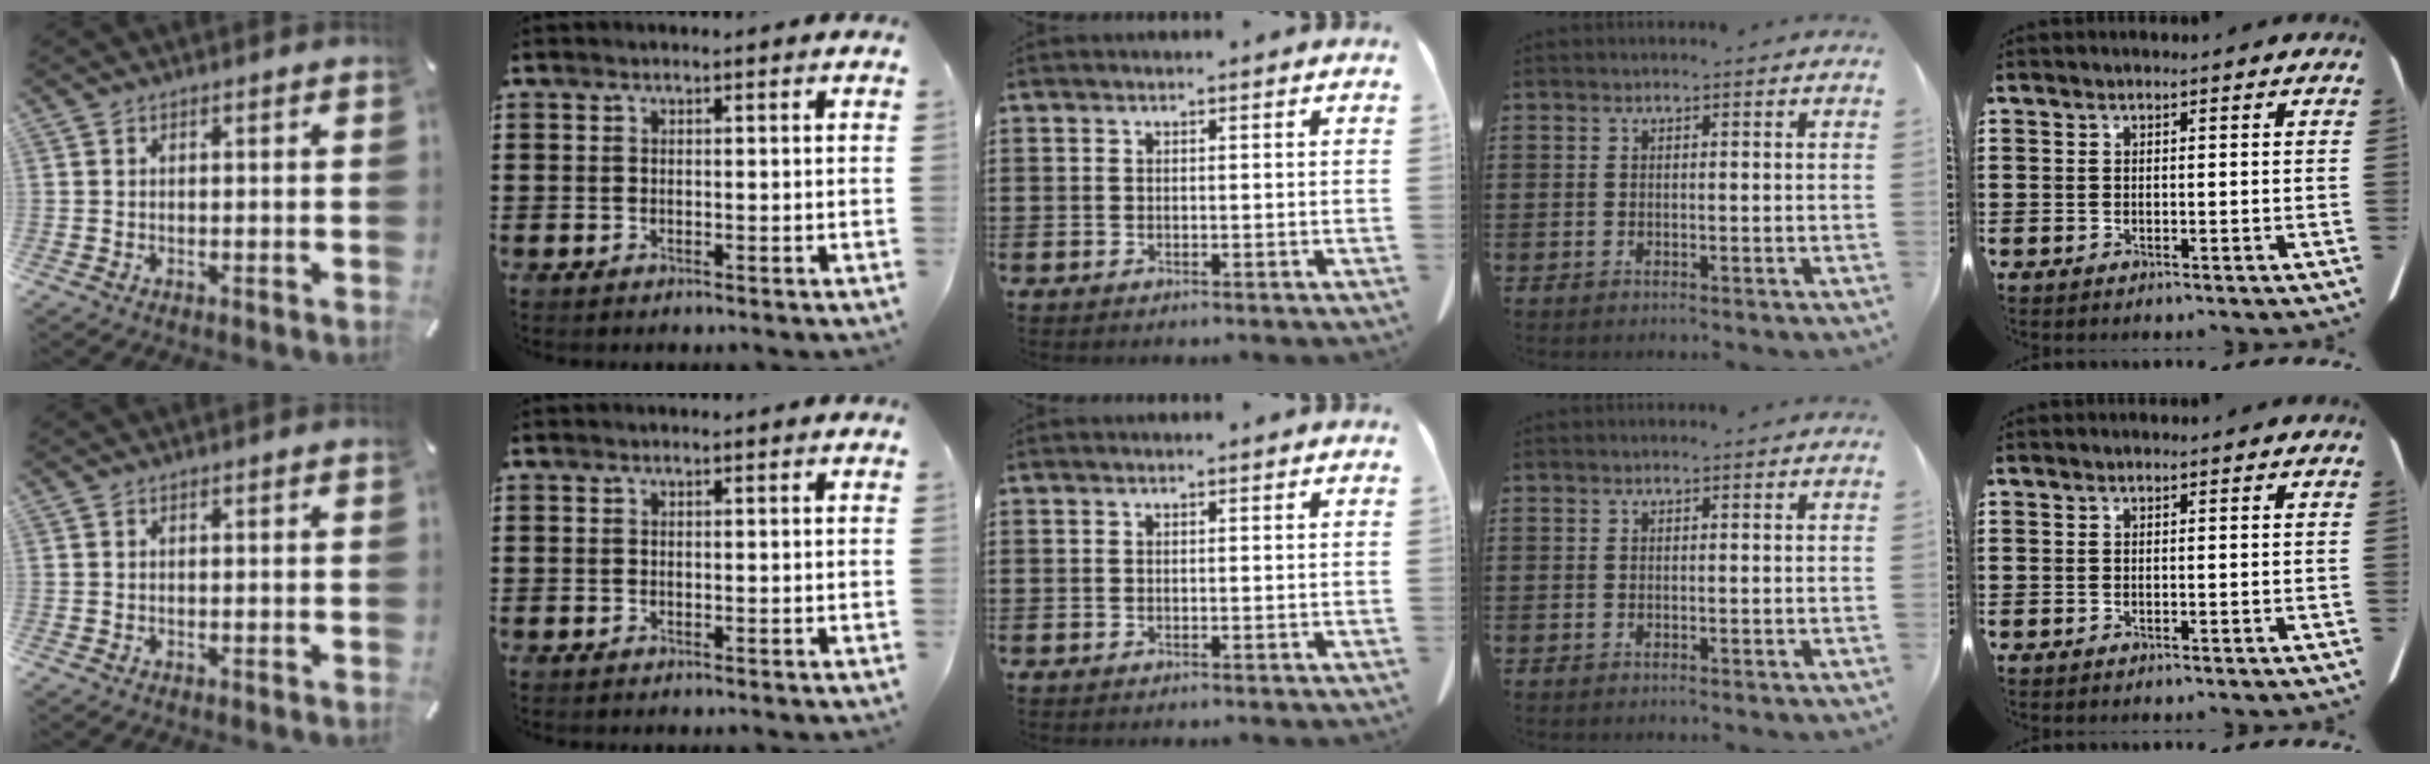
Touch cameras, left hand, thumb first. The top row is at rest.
{}